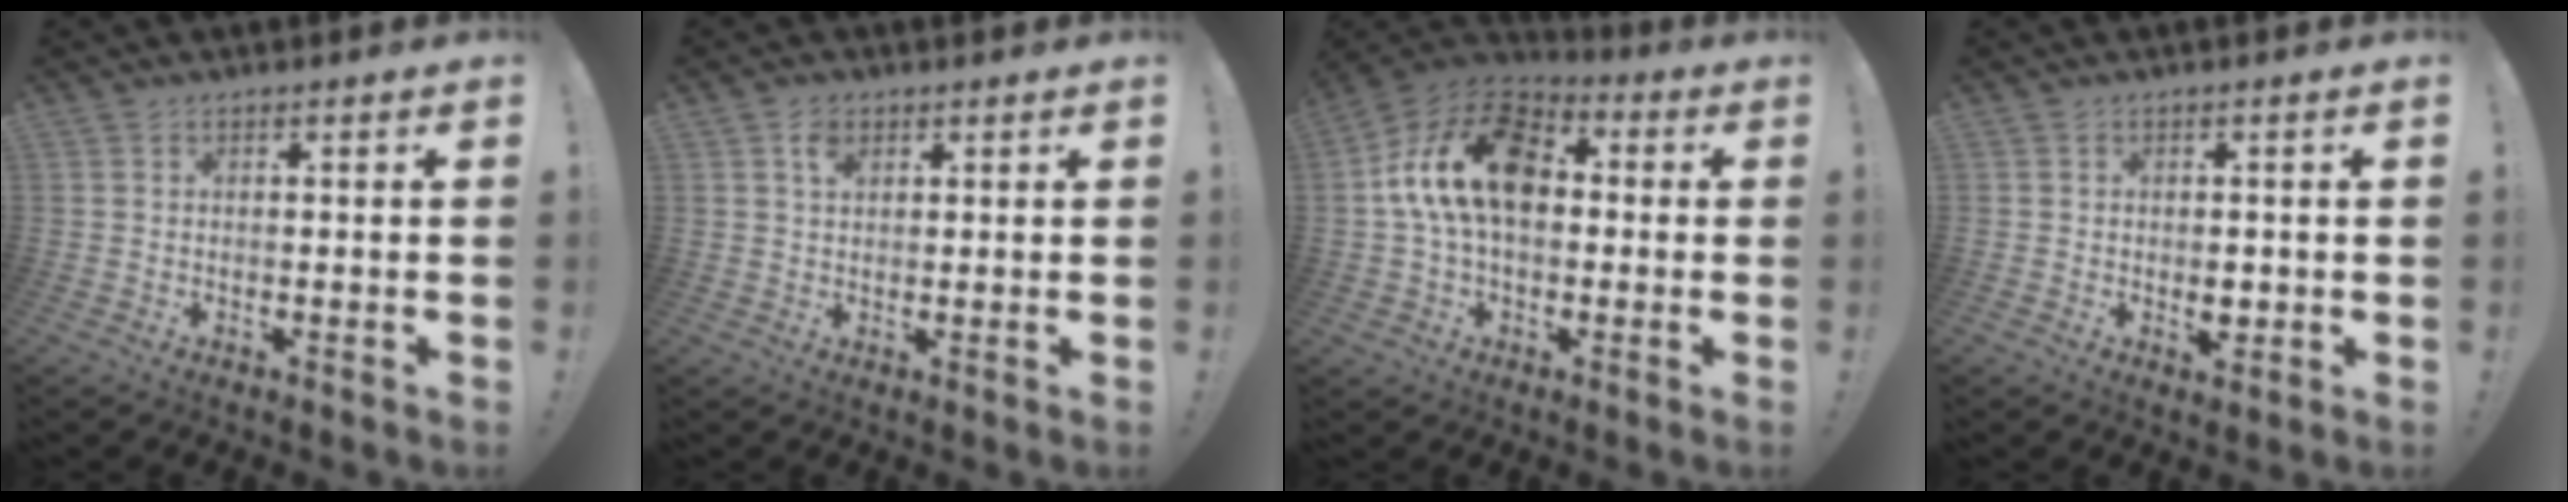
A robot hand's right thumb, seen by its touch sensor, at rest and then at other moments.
{"total": 3.4, "force": [1.6, 2.3, 1.9], "torque": [-0.020, -0.005, 0.026]}
{"total": 18.5, "force": [2.8, 11.7, 14.0], "torque": [-0.244, 0.012, 0.050]}
{"total": 2.7, "force": [-0.3, 2.0, 1.8], "torque": [-0.012, -0.001, -0.007]}